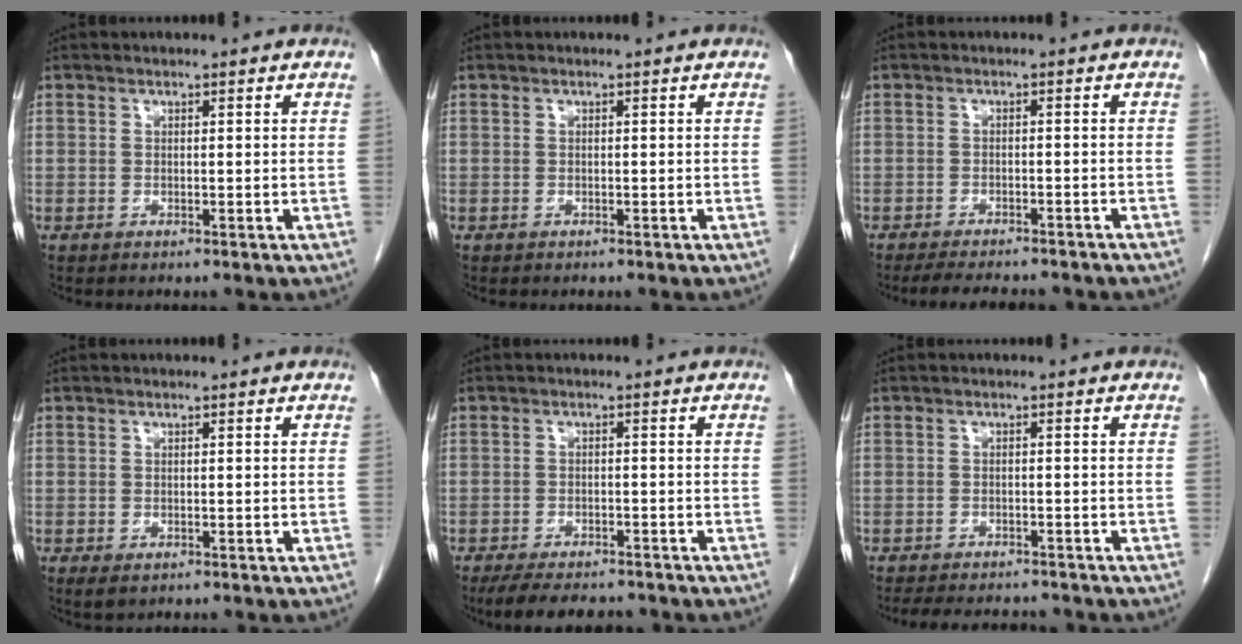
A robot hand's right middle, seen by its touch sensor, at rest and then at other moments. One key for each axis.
{"total": 0.0}
{"total": 10.3, "fx": -9.0, "fy": 2.2, "fz": 4.4, "tx": -0.062, "ty": -0.009, "tz": -0.115}
{"total": 1.7, "fx": -0.9, "fy": 1.0, "fz": 1.1, "tx": -0.015, "ty": -0.002, "tz": -0.003}
{"total": 7.9, "fx": -6.7, "fy": 2.6, "fz": 3.3, "tx": -0.052, "ty": -0.009, "tz": -0.097}
{"total": 8.9, "fx": -8.1, "fy": 2.4, "fz": 3.0, "tx": -0.052, "ty": -0.004, "tz": -0.106}